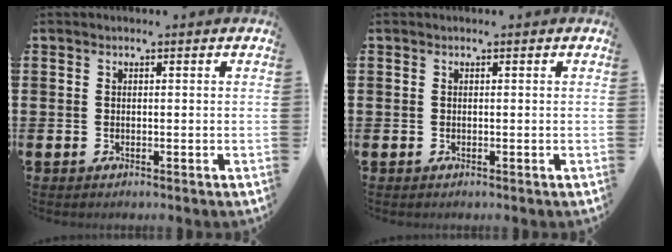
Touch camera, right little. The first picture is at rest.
{"total": 0.0}